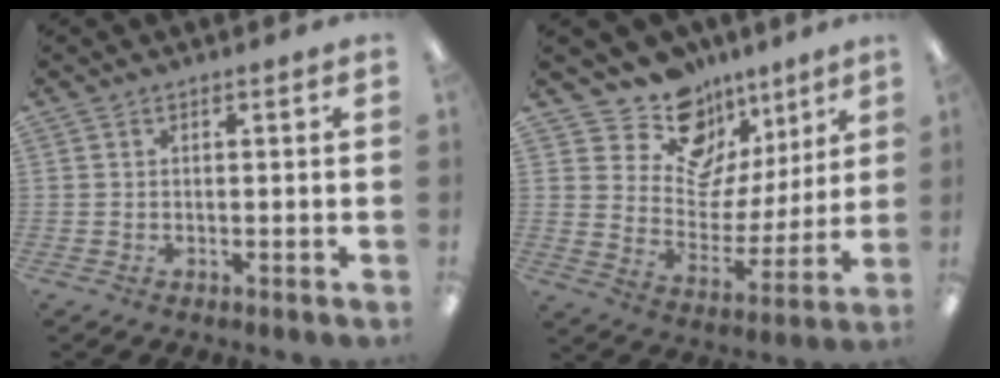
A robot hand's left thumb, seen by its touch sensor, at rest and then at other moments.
{"total": 14.4, "force": [11.1, 8.4, 3.5], "torque": [-0.069, -0.096, 0.202]}